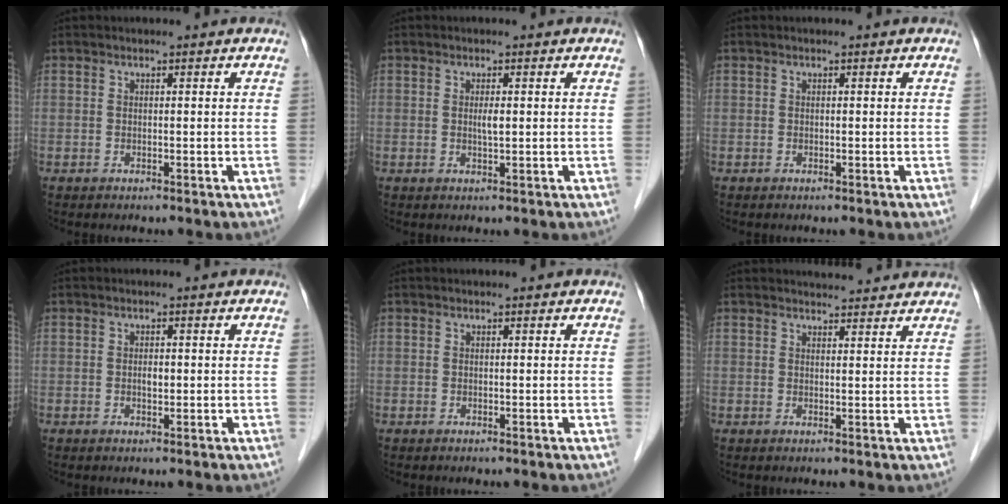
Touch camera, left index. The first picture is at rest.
{"total": 1.4, "force": [0.1, 0.2, 1.4], "torque": [-0.027, -0.001, 0.003]}
{"total": 0.0}
{"total": 1.2, "force": [-0.1, 0.6, 1.0], "torque": [-0.019, 0.001, -0.001]}
{"total": 0.0}
{"total": 5.5, "force": [5.4, 0.7, 1.0], "torque": [-0.016, 0.014, 0.059]}